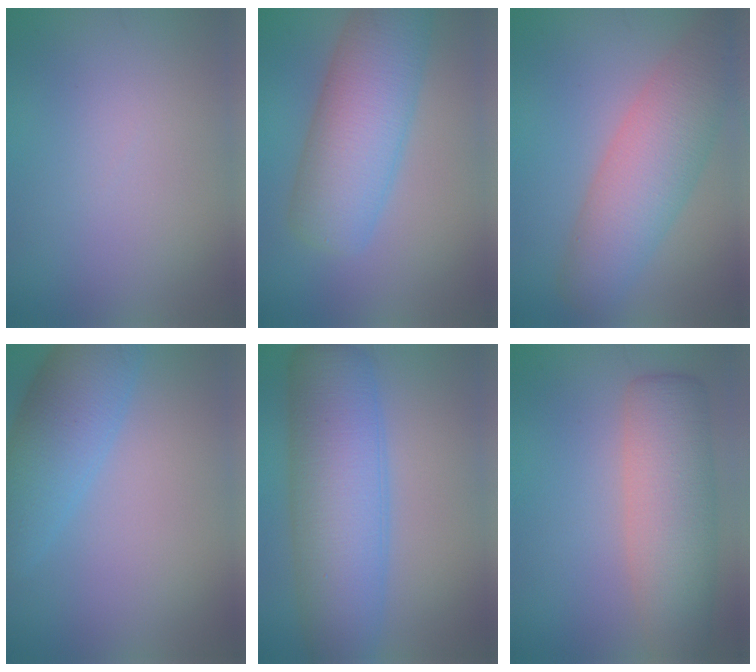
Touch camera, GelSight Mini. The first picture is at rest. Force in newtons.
{"total": 8.6, "press": 8.6, "slide": 0.2}
{"total": 8.0, "press": 8.0, "slide": 0.3}
{"total": 6.9, "press": 6.9, "slide": 0.2}
{"total": 10.8, "press": 10.8, "slide": 0.2}
{"total": 7.3, "press": 7.3, "slide": 0.4}